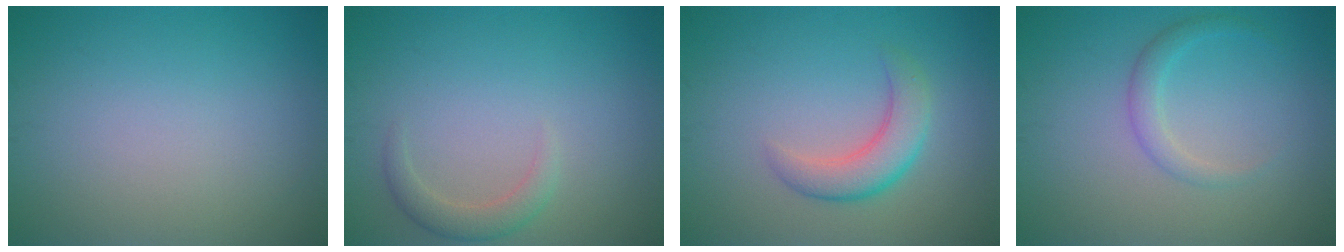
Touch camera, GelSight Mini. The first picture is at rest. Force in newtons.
{"total": 2.0, "press": 2.0, "slide": 0.2}
{"total": 3.6, "press": 3.6, "slide": 0.2}
{"total": 1.8, "press": 1.8, "slide": 0.1}